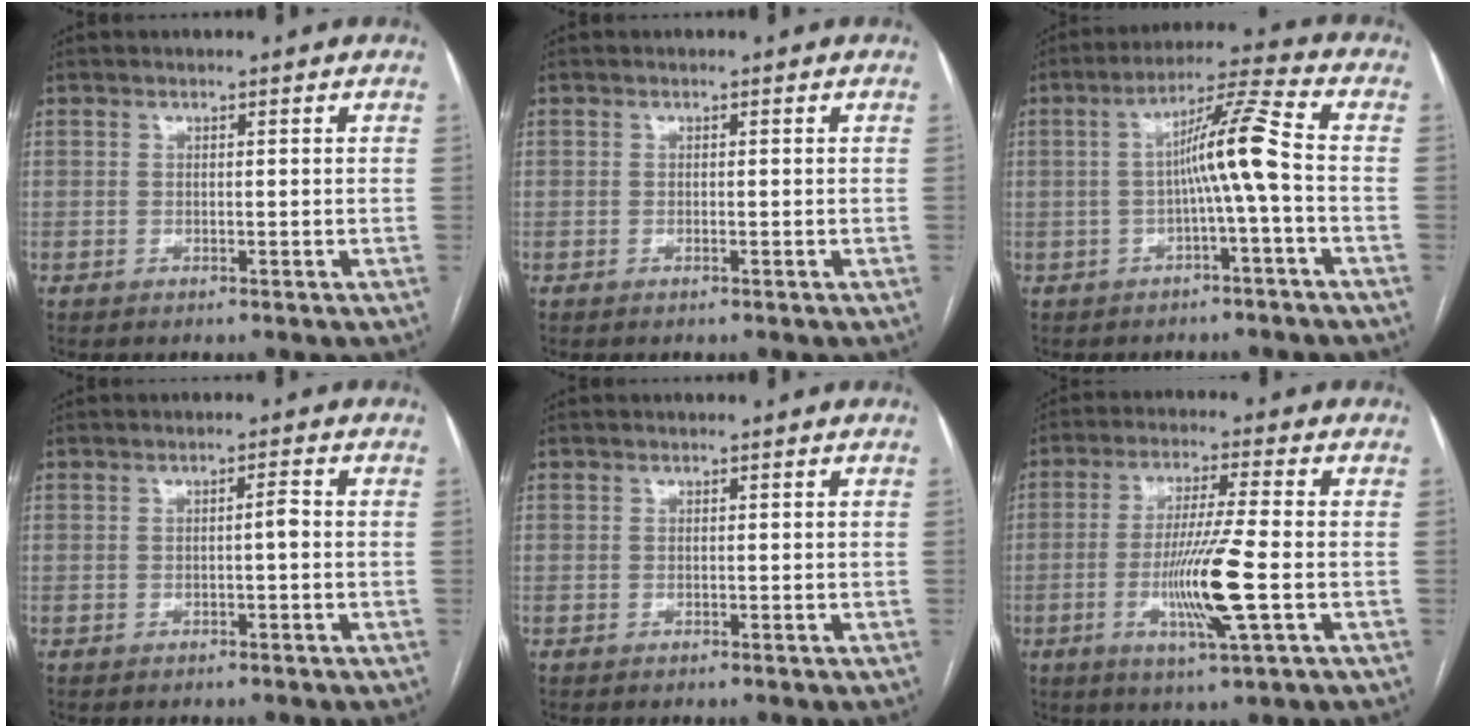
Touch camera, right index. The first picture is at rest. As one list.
[{"total": 0.0}, {"total": 8.2, "force": [-1.0, -0.9, 8.1], "torque": [-0.138, 0.023, -0.019]}, {"total": 1.5, "force": [-0.3, 0.1, 1.5], "torque": [-0.021, 0.003, -0.004]}, {"total": 0.0}, {"total": 10.7, "force": [-2.6, -0.5, 10.3], "torque": [-0.203, -0.016, -0.050]}]